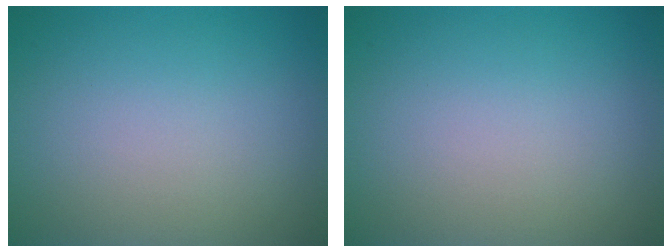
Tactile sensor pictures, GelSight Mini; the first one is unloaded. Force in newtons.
{"total": 0.0}